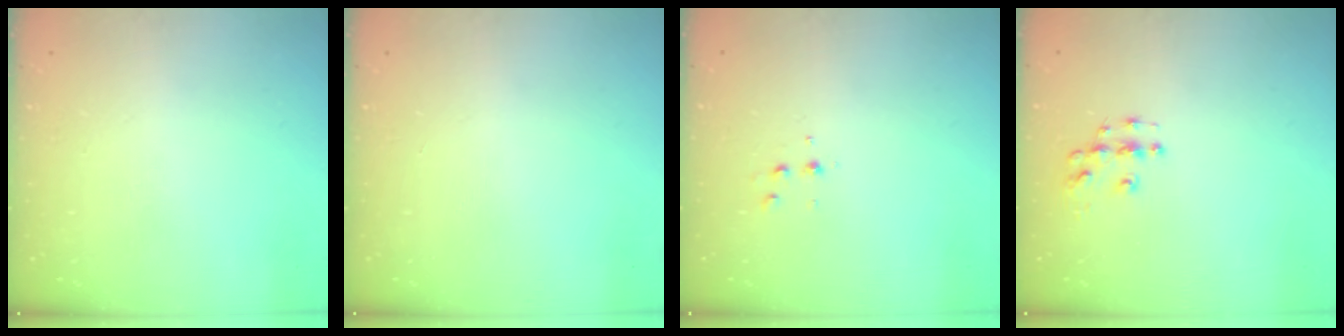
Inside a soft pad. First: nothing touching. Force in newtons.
{"total": 0.0}
{"total": 4.1, "press": 4.0, "slide": 1.1}
{"total": 4.8, "press": 4.8, "slide": 0.3}